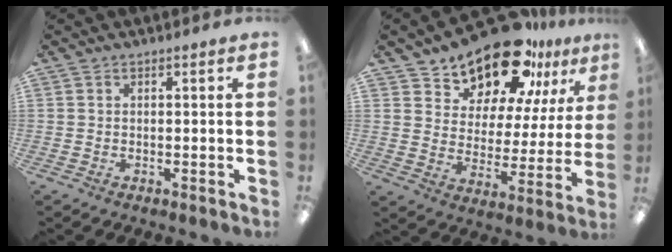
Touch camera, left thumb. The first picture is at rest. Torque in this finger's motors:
{"motor_torque": [0.28, 0.52, 1.27, -1.50, 0.12]}